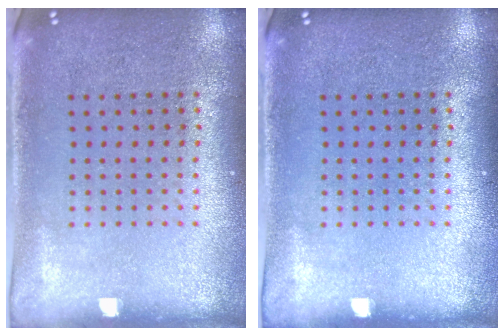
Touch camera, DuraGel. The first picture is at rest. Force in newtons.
{"total": 0.0}